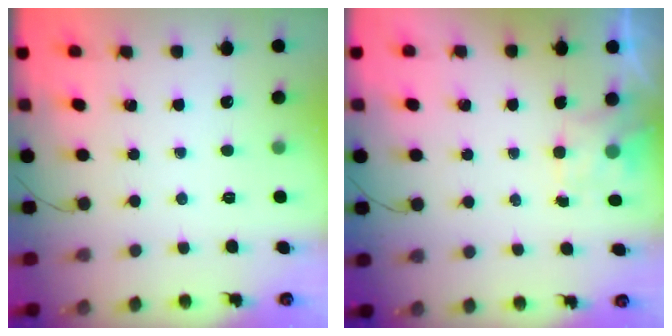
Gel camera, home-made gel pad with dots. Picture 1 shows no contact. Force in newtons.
{"total": 2.0, "press": 1.6, "slide": 1.2}